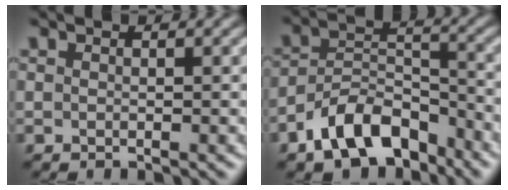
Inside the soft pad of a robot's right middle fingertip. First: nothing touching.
{"total": 7.8, "force": [-5.4, 3.9, 4.0], "torque": [-0.061, 0.002, -0.108]}